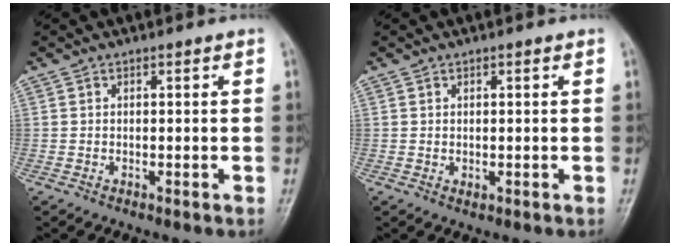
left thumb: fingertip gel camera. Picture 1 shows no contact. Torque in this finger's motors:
{"motor_torque": [-0.14, 0.14, 0.19, 0.03, 0.00]}